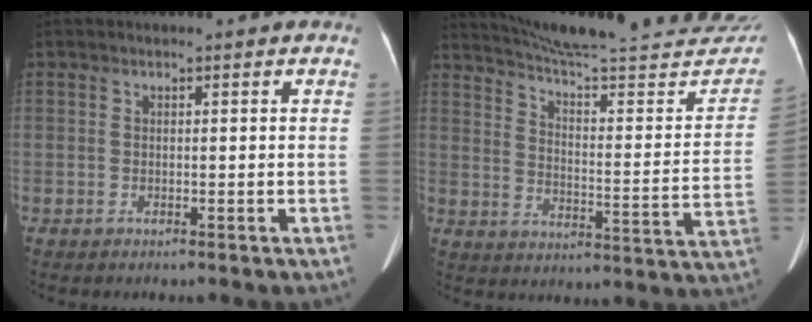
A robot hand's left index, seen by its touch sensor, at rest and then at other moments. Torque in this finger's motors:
{"motor_torque": [0.63, -1.26, 0.01, 0.06]}